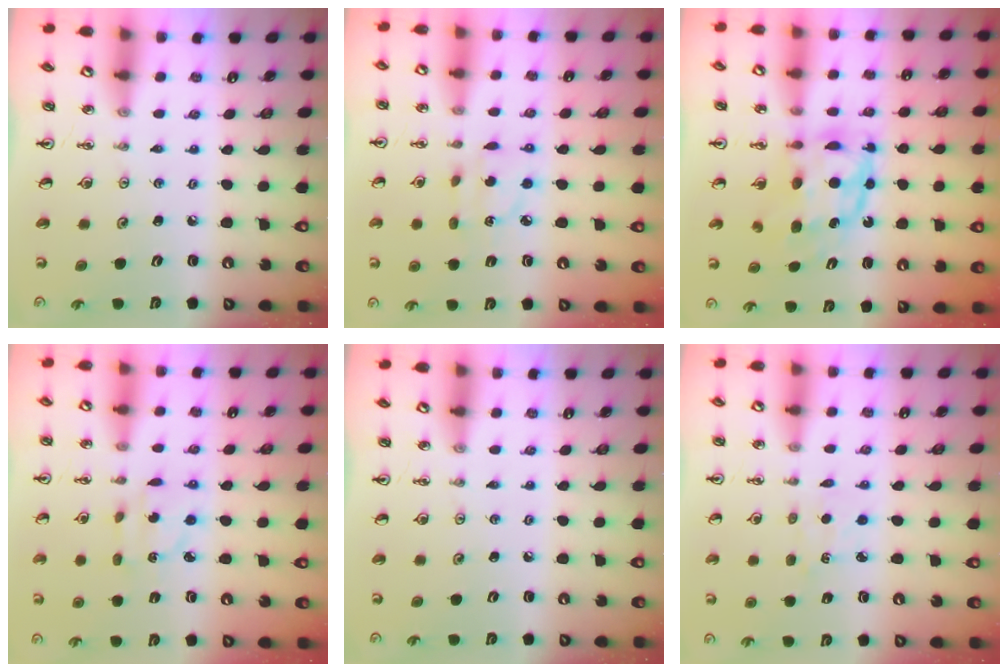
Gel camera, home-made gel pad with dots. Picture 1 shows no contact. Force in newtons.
{"total": 5.2, "press": 5.1, "slide": 0.4}
{"total": 8.2, "press": 8.2, "slide": 0.8}
{"total": 4.0, "press": 4.0, "slide": 0.1}
{"total": 0.0}
{"total": 2.3, "press": 2.3, "slide": 0.3}